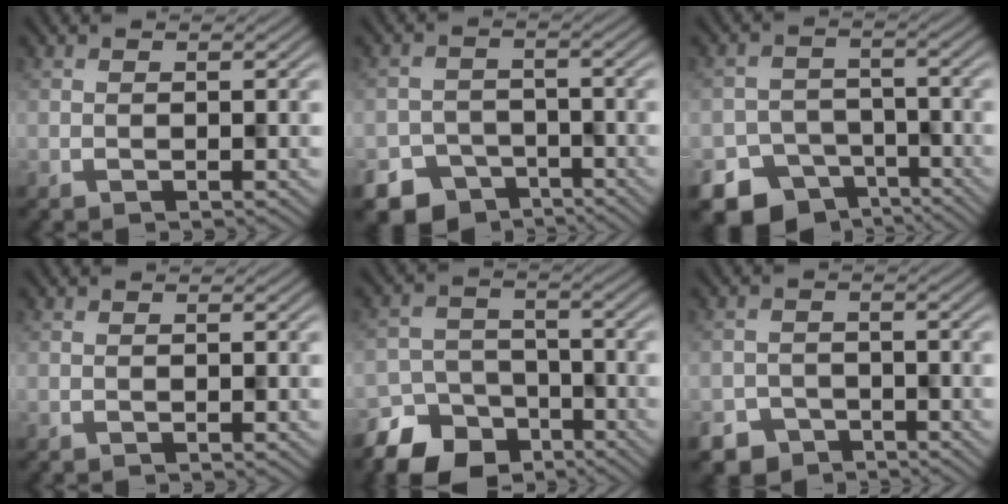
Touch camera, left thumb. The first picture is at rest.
{"total": 8.0, "force": [-6.3, 4.8, 1.1], "torque": [-0.007, -0.017, -0.082]}
{"total": 10.1, "force": [-7.5, 6.5, 2.0], "torque": [-0.029, -0.019, -0.093]}
{"total": 0.0}
{"total": 10.6, "force": [-8.1, 6.3, 2.9], "torque": [-0.057, -0.018, -0.118]}
{"total": 4.5, "force": [-3.7, 2.5, 0.2], "torque": [0.002, -0.004, -0.057]}